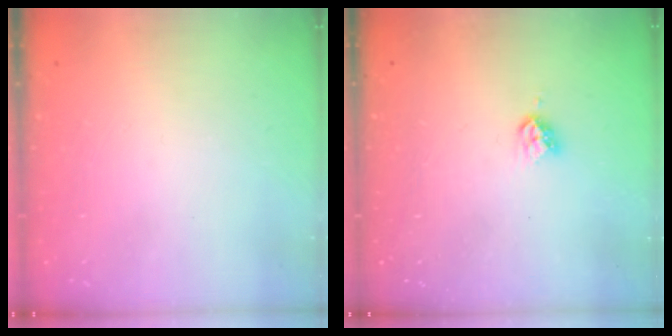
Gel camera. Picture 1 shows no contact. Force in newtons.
{"total": 4.4, "press": 4.3, "slide": 0.6}